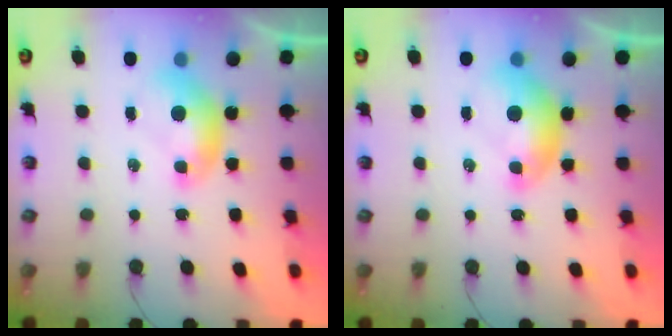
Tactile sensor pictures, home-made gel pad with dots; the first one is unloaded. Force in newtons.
{"total": 1.7, "press": 1.5, "slide": 0.6}